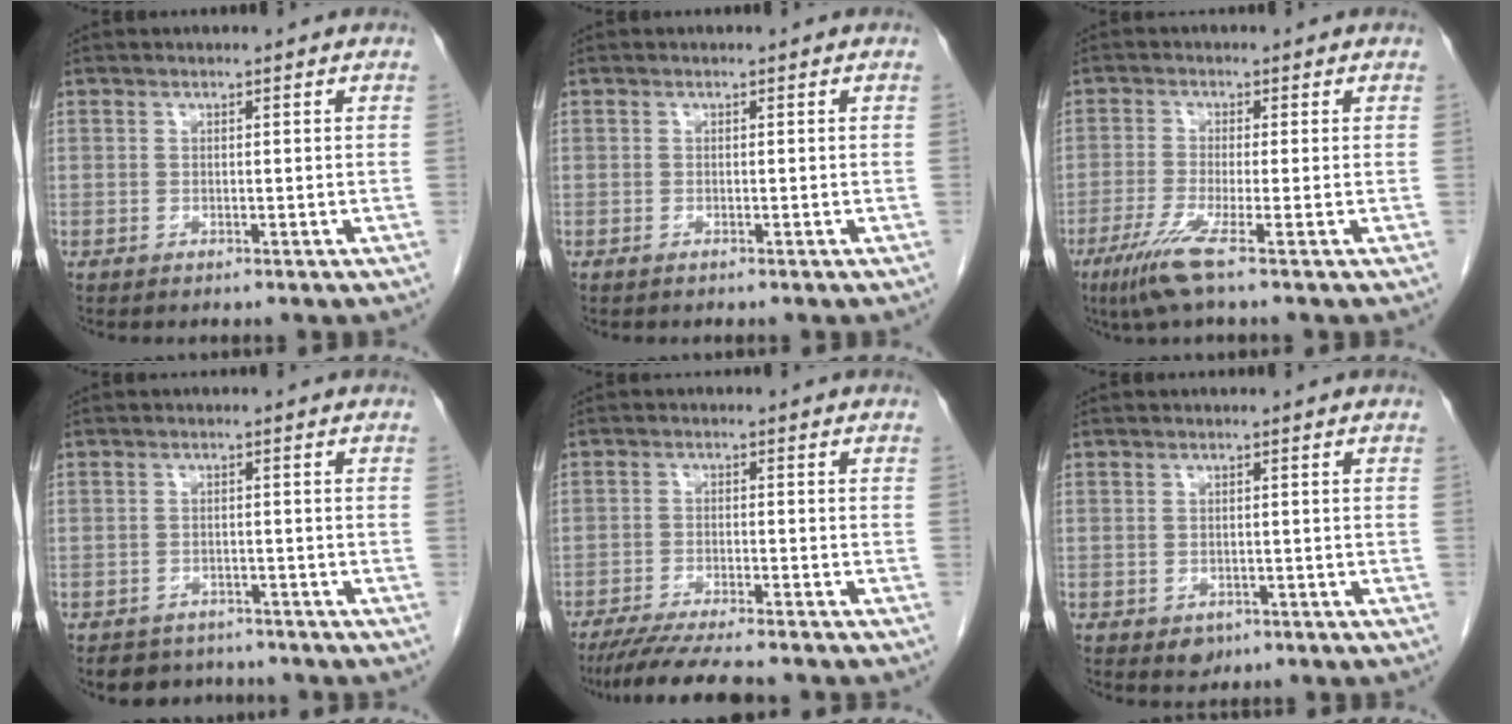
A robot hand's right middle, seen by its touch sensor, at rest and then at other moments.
{"total": 0.0}
{"total": 5.4, "force": [-3.1, -0.6, 4.4], "torque": [-0.091, -0.020, -0.067]}
{"total": 4.8, "force": [-4.2, 2.3, 0.1], "torque": [0.003, 0.005, -0.058]}
{"total": 9.7, "force": [-8.5, 0.5, 4.8], "torque": [-0.074, -0.026, -0.134]}
{"total": 2.0, "force": [-1.0, 1.5, 0.8], "torque": [-0.009, 0.002, -0.006]}